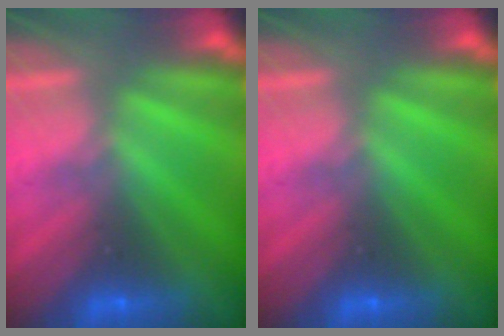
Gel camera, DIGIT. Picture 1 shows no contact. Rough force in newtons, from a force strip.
{"total": 0.0}